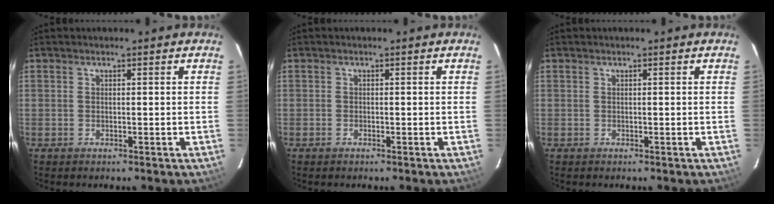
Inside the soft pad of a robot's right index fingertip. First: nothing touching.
{"total": 0.5, "force": [-0.4, 0.2, 0.2], "torque": [-0.005, 0.000, -0.011]}
{"total": 0.0}